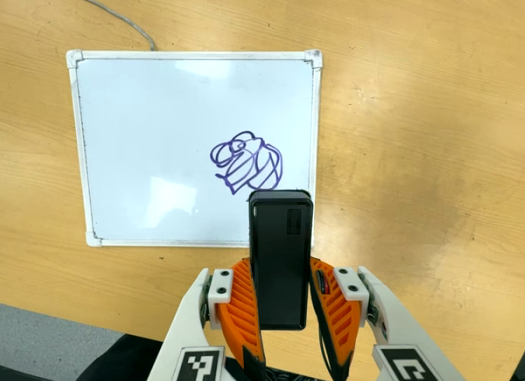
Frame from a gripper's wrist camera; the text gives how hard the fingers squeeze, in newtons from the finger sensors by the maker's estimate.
{"total": 5.8, "left": 4.2, "right": 7.3}